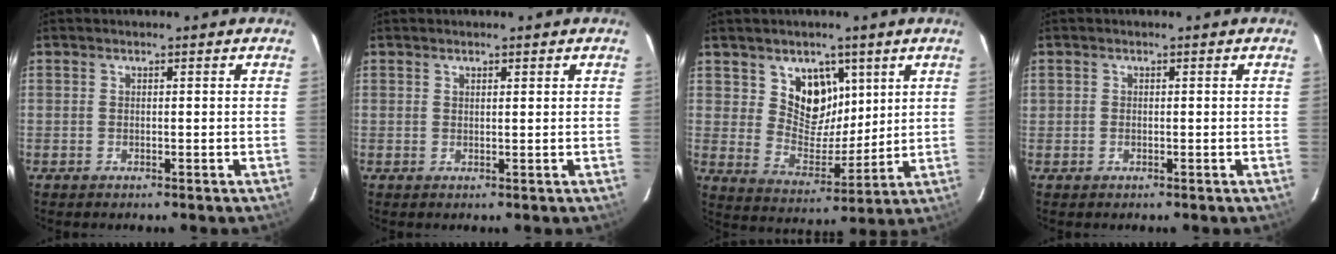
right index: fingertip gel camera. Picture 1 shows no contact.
{"total": 0.9, "force": [0.7, 0.2, 0.6], "torque": [-0.010, 0.001, 0.012]}
{"total": 9.8, "force": [4.9, 7.3, 4.4], "torque": [-0.068, -0.013, 0.097]}
{"total": 0.7, "force": [-0.1, 0.6, 0.2], "torque": [-0.003, 0.000, -0.002]}